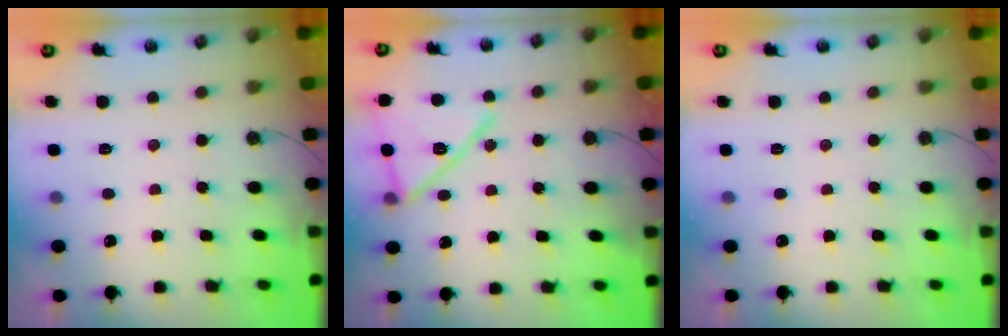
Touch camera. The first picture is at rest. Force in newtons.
{"total": 17.8, "press": 17.7, "slide": 2.4}
{"total": 0.0}